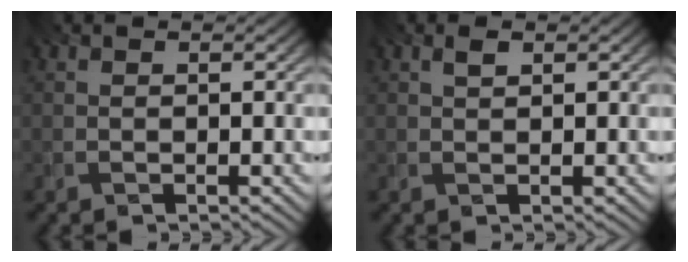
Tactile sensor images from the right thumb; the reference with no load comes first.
{"total": 1.1, "force": [0.6, 0.5, 0.8], "torque": [-0.018, 0.001, 0.013]}